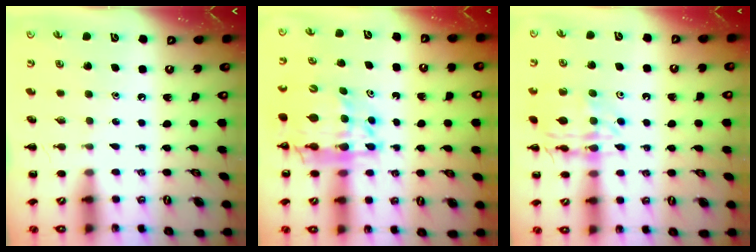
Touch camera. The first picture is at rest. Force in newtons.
{"total": 16.8, "press": 16.2, "slide": 4.5}
{"total": 14.8, "press": 14.7, "slide": 1.4}